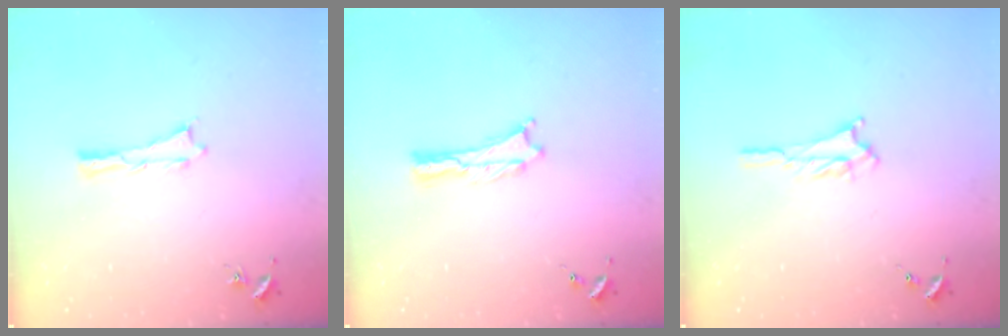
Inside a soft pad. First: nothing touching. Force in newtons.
{"total": 0.0}
{"total": 1.7, "press": 1.6, "slide": 0.3}